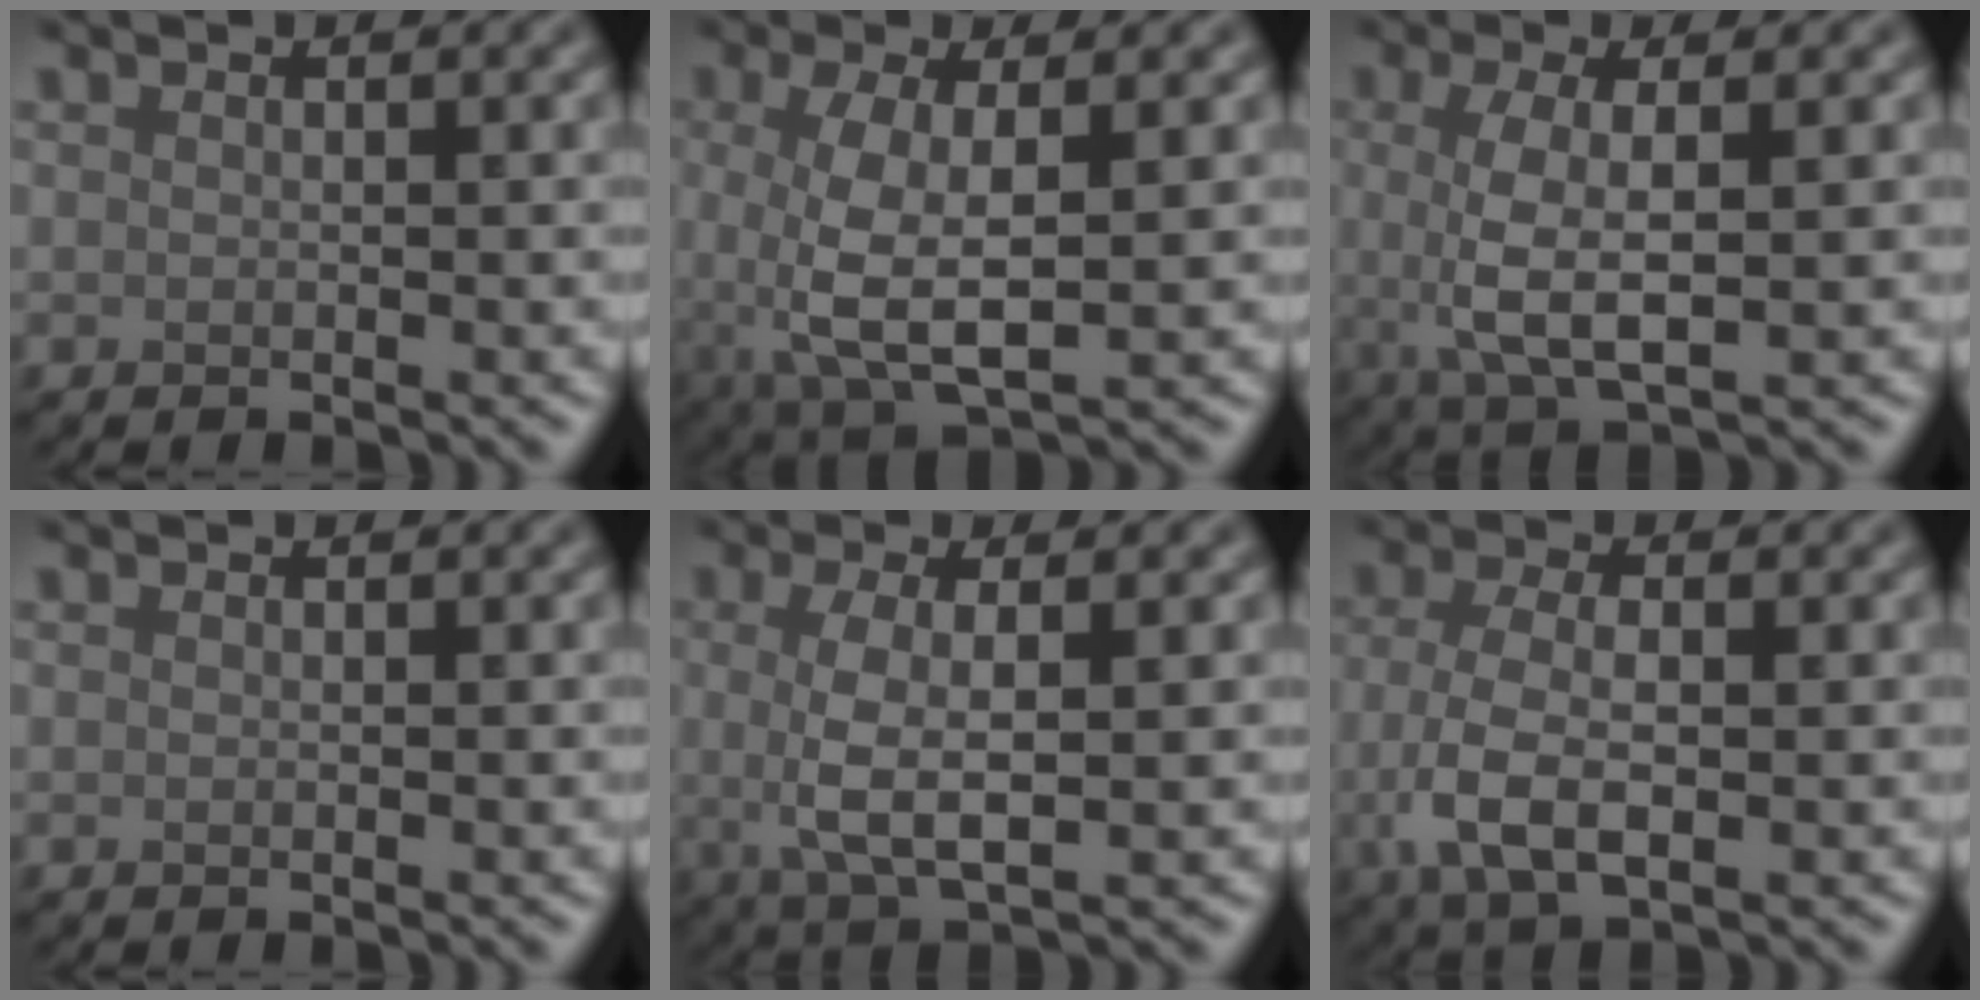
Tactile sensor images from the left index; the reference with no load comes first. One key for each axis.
{"total": 6.3, "fx": 0.1, "fy": 2.6, "fz": 5.7, "tx": -0.128, "ty": -0.006, "tz": 0.005}
{"total": 5.0, "fx": 0.3, "fy": 1.6, "fz": 4.7, "tx": -0.096, "ty": -0.002, "tz": 0.005}
{"total": 0.0}
{"total": 4.4, "fx": 0.3, "fy": 1.3, "fz": 4.2, "tx": -0.086, "ty": -0.002, "tz": 0.005}
{"total": 5.1, "fx": -0.7, "fy": 2.4, "fz": 4.4, "tx": -0.103, "ty": -0.008, "tz": -0.013}